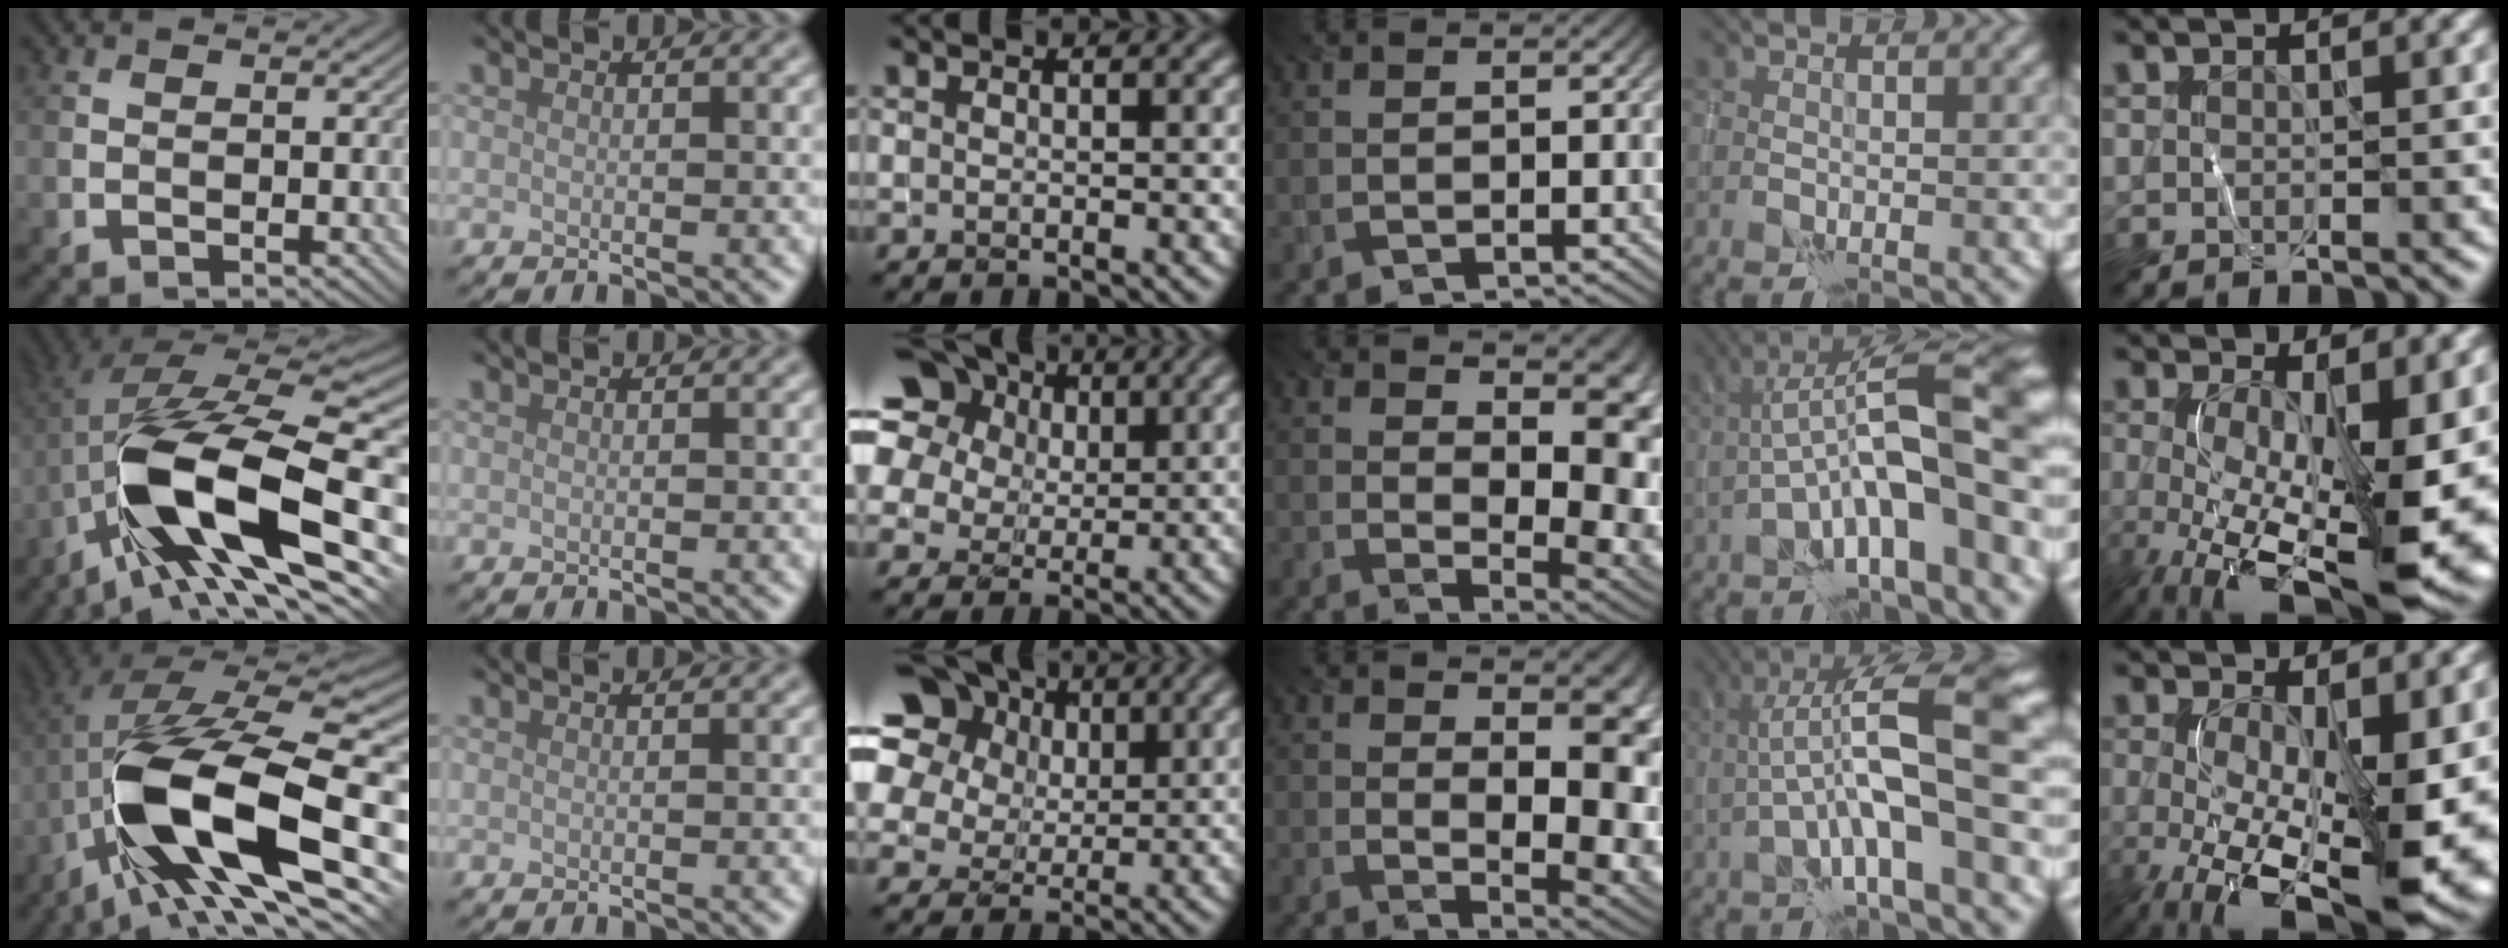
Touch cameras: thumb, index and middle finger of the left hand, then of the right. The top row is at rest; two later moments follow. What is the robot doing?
{"motion": "wrap", "object": "thread"}